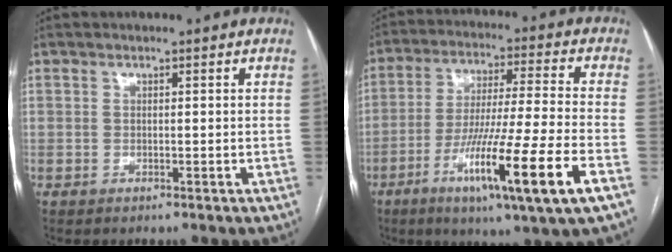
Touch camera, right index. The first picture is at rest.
{"total": 18.0, "force": [-7.8, -0.8, 16.2], "torque": [-0.290, -0.035, -0.134]}